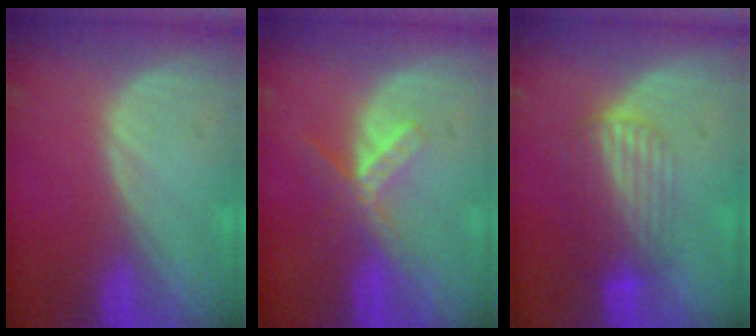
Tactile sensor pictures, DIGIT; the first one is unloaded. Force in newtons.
{"total": 5.5, "press": 4.9, "slide": 2.6}
{"total": 7.0, "press": 5.8, "slide": 3.8}